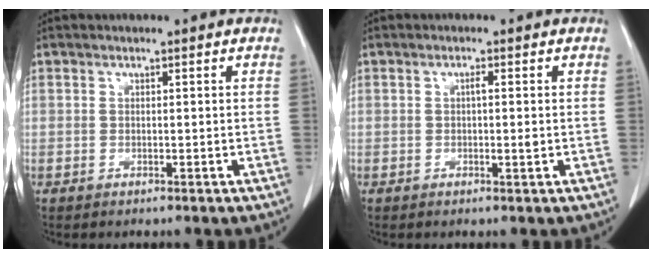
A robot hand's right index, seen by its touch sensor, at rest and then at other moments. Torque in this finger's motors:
{"motor_torque": [0.19, -0.05, 0.12, 0.03]}